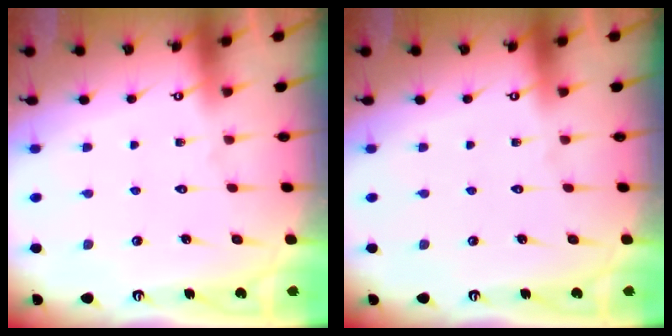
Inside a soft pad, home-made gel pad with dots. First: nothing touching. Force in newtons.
{"total": 0.0}